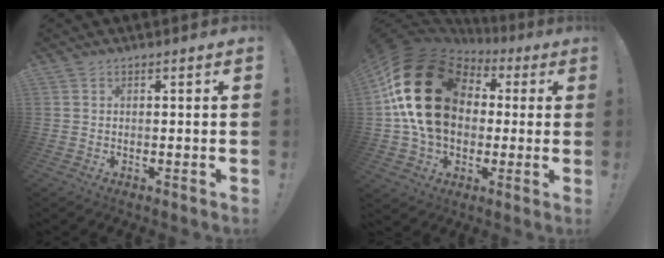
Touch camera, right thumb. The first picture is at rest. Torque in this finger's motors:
{"motor_torque": [2.05, 2.95, 2.11, -0.65, 0.96]}